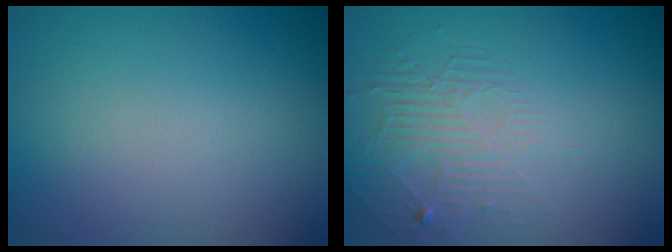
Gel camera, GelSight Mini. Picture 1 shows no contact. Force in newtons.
{"total": 2.2, "press": 1.4, "slide": 1.7}